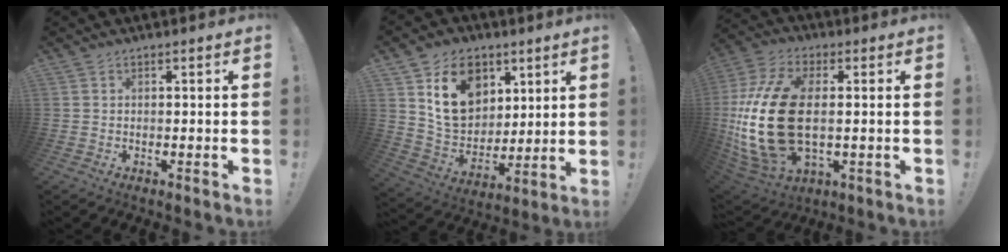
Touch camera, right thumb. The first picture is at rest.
{"total": 17.2, "force": [7.5, 13.1, 8.4], "torque": [-0.132, -0.034, 0.145]}
{"total": 24.6, "force": [0.2, 13.9, 20.3], "torque": [-0.413, 0.002, 0.014]}